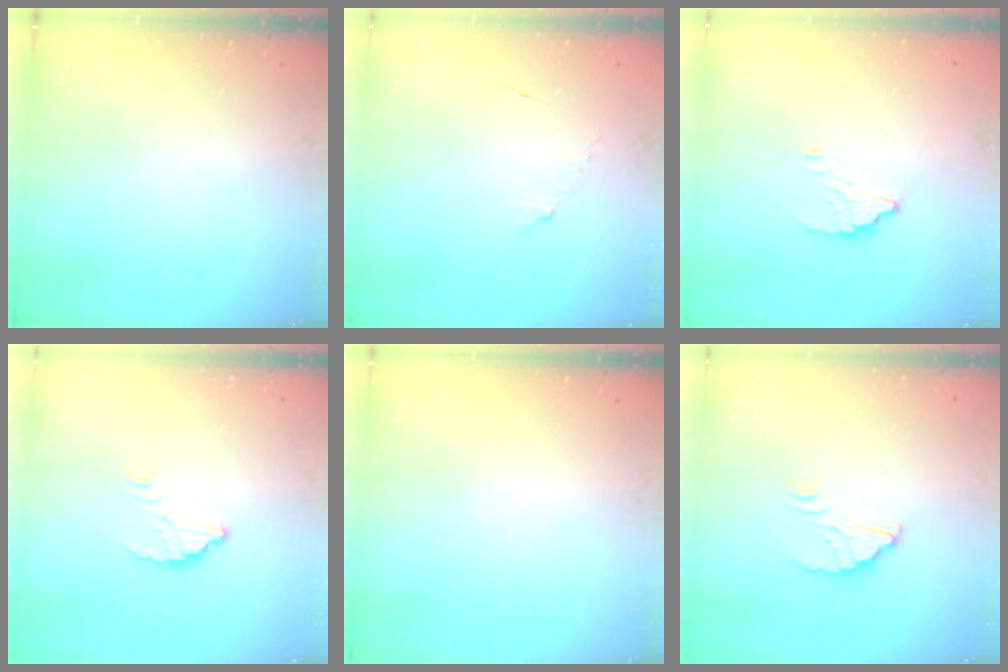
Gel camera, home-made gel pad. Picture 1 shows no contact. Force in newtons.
{"total": 3.8, "press": 3.8, "slide": 0.4}
{"total": 2.8, "press": 2.8, "slide": 0.3}
{"total": 2.6, "press": 2.6, "slide": 0.2}
{"total": 0.0}
{"total": 2.6, "press": 2.6, "slide": 0.1}